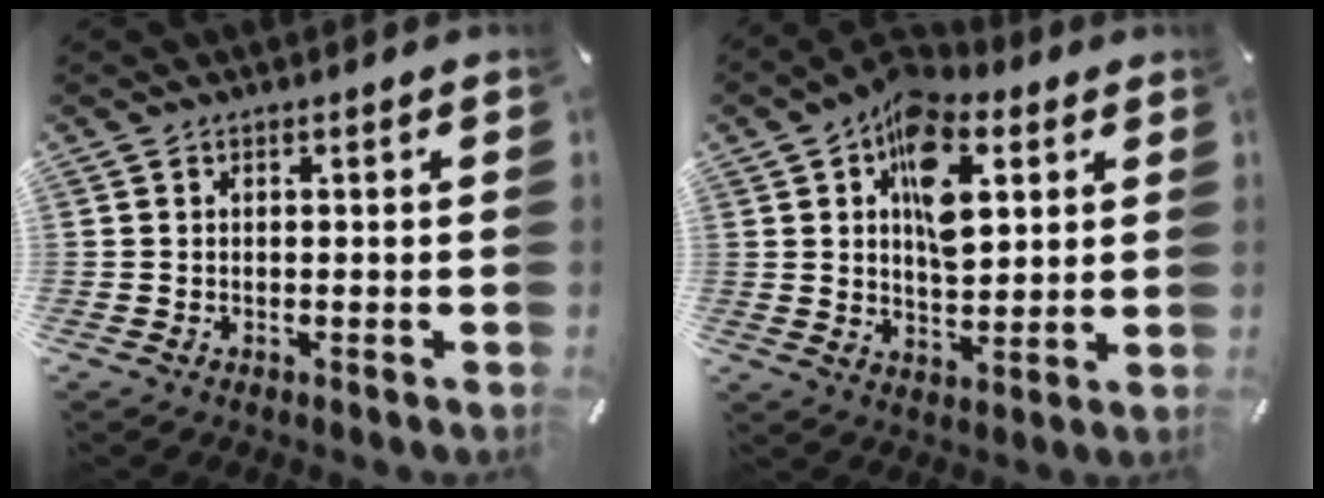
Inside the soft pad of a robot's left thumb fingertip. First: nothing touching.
{"total": 14.7, "force": [5.2, 9.0, 10.4], "torque": [-0.150, -0.010, 0.091]}